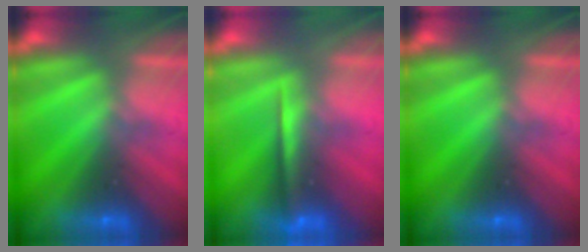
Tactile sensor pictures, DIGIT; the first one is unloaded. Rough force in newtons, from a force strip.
{"total": 1.3}
{"total": 0.0}